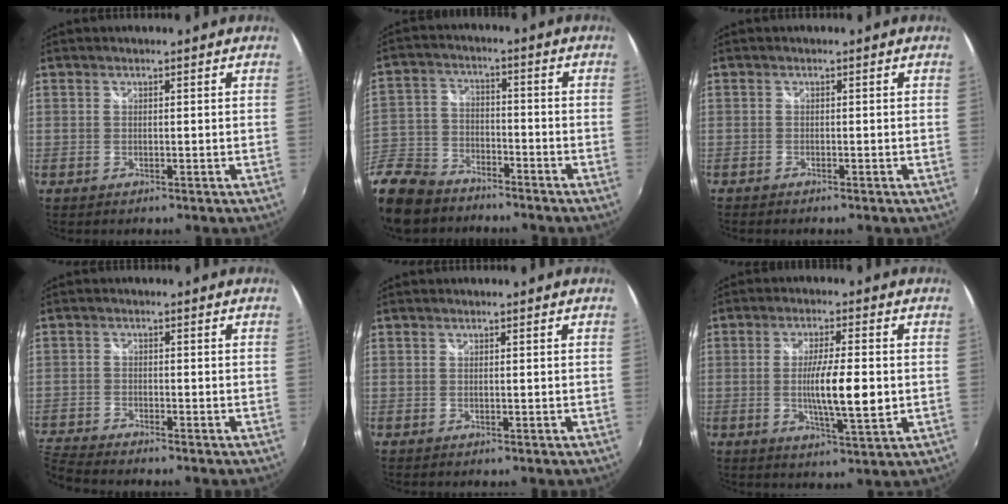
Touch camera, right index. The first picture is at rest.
{"total": 17.3, "force": [-12.8, 9.0, 7.4], "torque": [-0.209, -0.008, -0.237]}
{"total": 0.9, "force": [-0.9, -0.1, 0.2], "torque": [-0.010, -0.006, -0.018]}
{"total": 6.5, "force": [-6.3, 0.1, 1.5], "torque": [-0.061, -0.022, -0.127]}
{"total": 0.0}
{"total": 8.9, "force": [-0.7, 1.0, 8.8], "torque": [-0.152, -0.009, -0.008]}